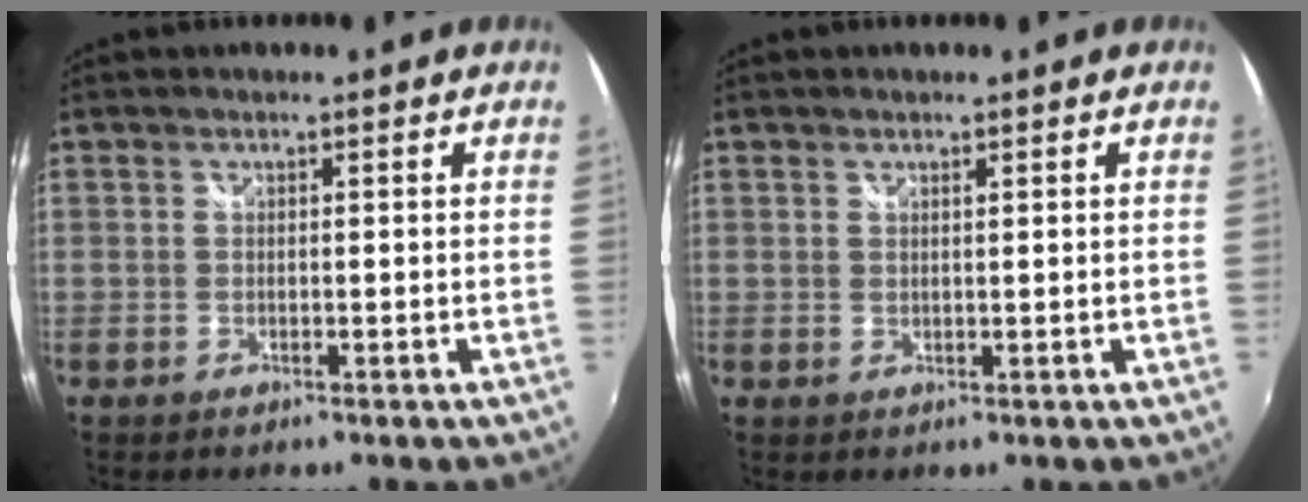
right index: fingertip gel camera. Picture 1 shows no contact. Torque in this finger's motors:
{"motor_torque": [-0.08, -0.03, -0.02, 0.00]}